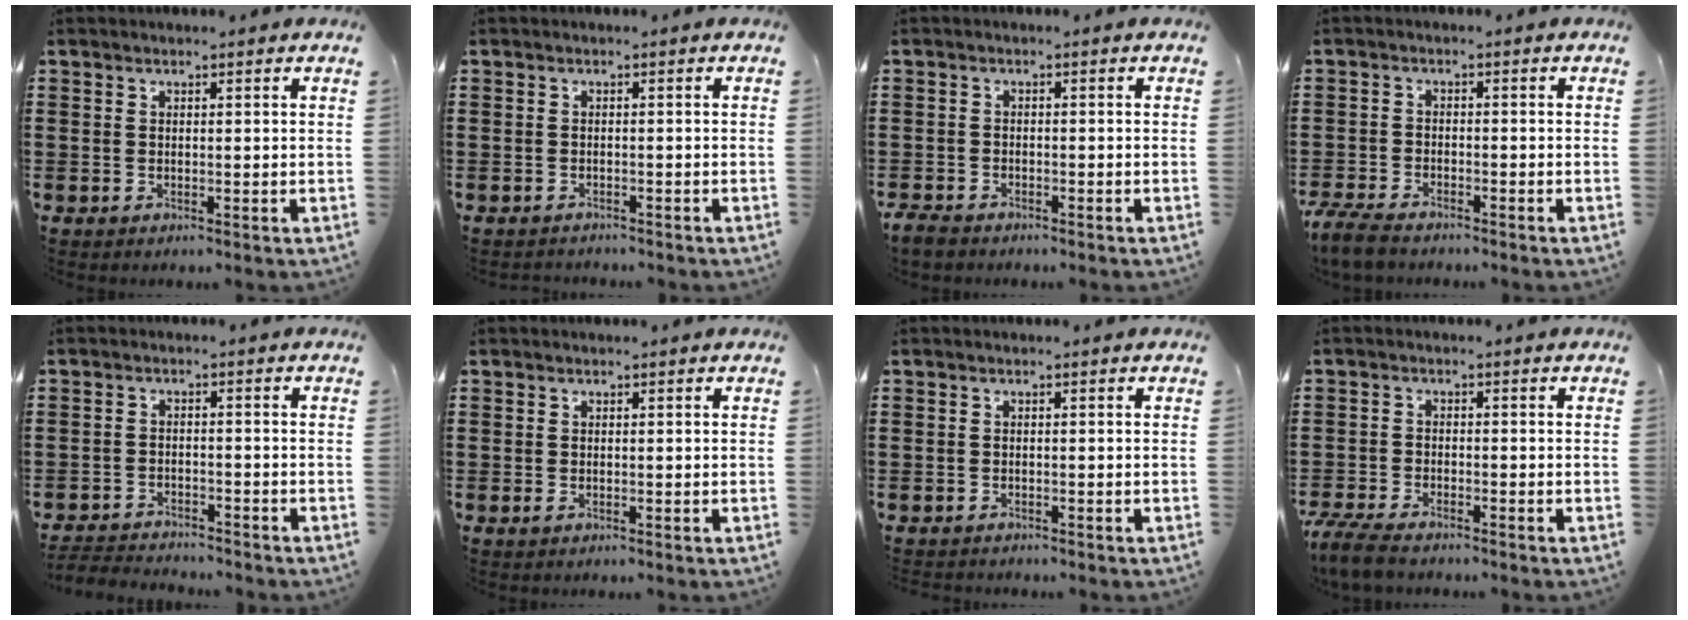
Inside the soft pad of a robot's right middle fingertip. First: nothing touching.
{"total": 1.0, "force": [-1.0, 0.3, -0.2], "torque": [0.001, 0.004, -0.023]}
{"total": 2.0, "force": [-1.7, 0.8, 0.5], "torque": [-0.020, 0.001, -0.038]}
{"total": 3.9, "force": [-3.6, 0.9, 1.3], "torque": [-0.044, -0.004, -0.076]}
{"total": 3.2, "force": [-3.1, 0.5, -0.1], "torque": [-0.005, 0.000, -0.067]}
{"total": 0.6, "force": [-0.2, 0.4, 0.3], "torque": [-0.008, -0.001, -0.005]}
{"total": 0.9, "force": [-0.8, 0.3, -0.2], "torque": [0.002, 0.004, -0.019]}
{"total": 4.3, "force": [-4.0, 0.8, 1.5], "torque": [-0.045, -0.005, -0.084]}